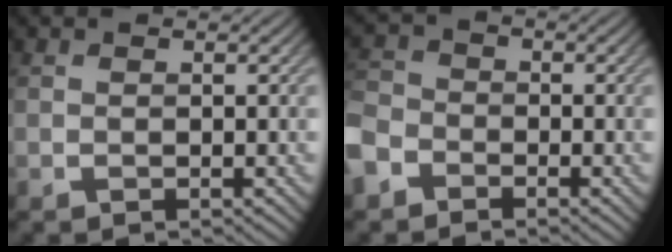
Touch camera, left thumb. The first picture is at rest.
{"total": 5.2, "force": [-3.4, 3.4, 1.8], "torque": [-0.054, -0.003, -0.088]}